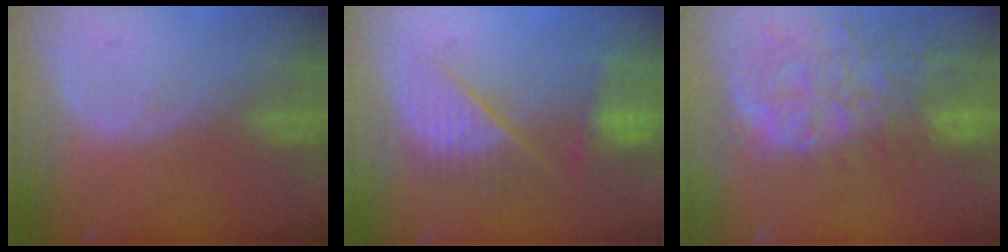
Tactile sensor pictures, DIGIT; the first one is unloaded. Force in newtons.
{"total": 9.7, "press": 8.2, "slide": 5.1}
{"total": 13.8, "press": 11.1, "slide": 8.1}